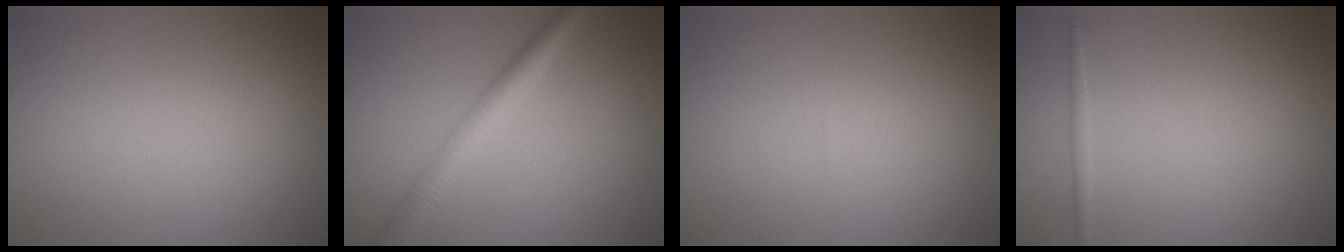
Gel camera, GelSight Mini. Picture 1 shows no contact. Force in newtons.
{"total": 3.5, "press": 3.5, "slide": 0.1}
{"total": 0.0}
{"total": 0.7, "press": 0.7, "slide": 0.0}